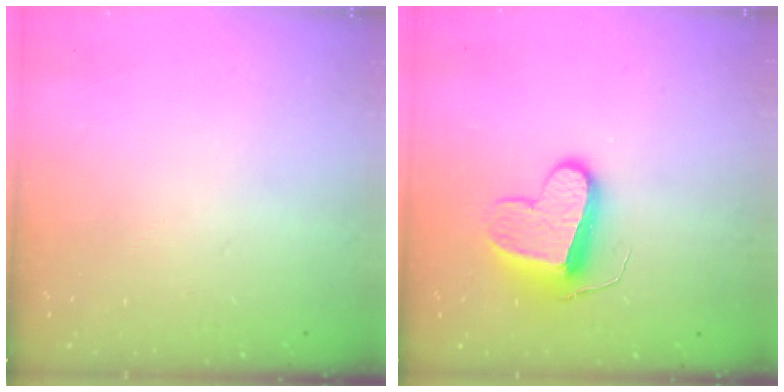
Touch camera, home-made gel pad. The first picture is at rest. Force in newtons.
{"total": 9.9, "press": 9.9, "slide": 0.0}